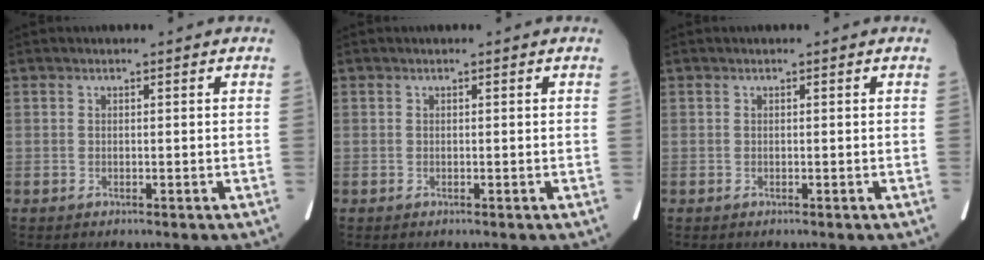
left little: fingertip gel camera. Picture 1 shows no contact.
{"total": 0.0}
{"total": 0.0}